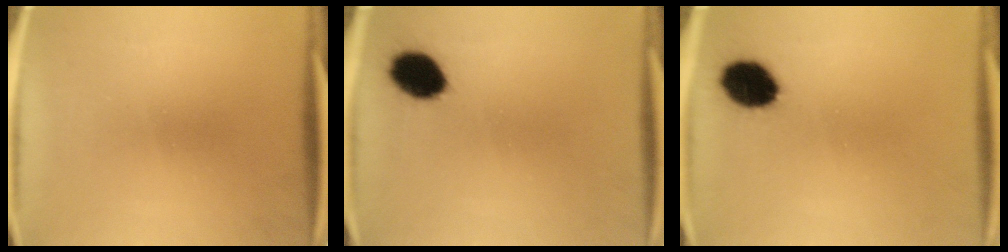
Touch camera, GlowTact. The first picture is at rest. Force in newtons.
{"total": 8.3}
{"total": 8.6}